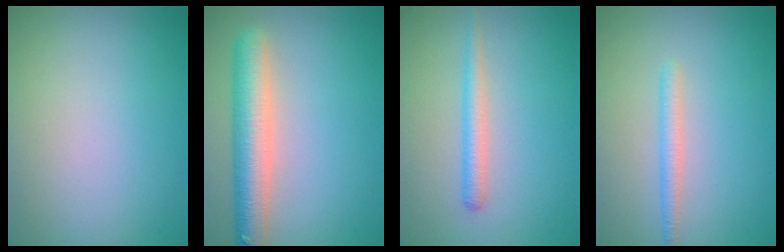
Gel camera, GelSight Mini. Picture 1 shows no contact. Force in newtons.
{"total": 6.1, "press": 6.1, "slide": 0.5}
{"total": 1.9, "press": 1.8, "slide": 0.2}
{"total": 1.6, "press": 1.6, "slide": 0.1}